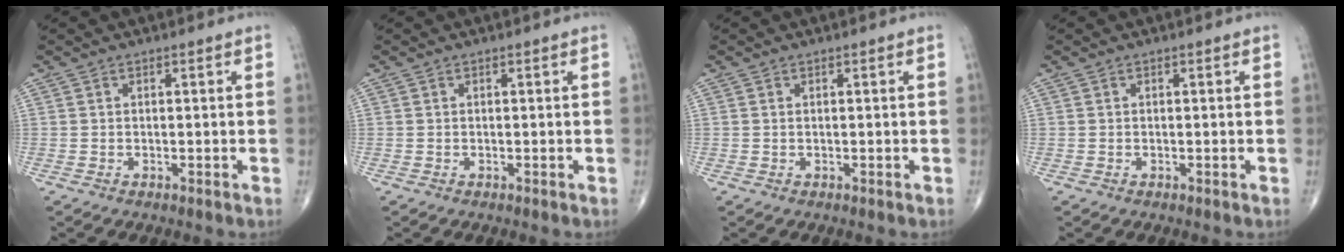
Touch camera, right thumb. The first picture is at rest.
{"total": 0.0}
{"total": 0.0}
{"total": 0.0}